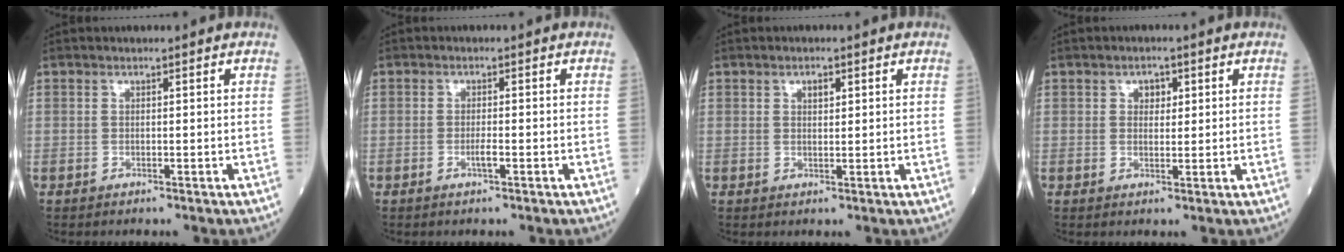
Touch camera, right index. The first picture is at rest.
{"total": 1.4, "force": [-0.5, 0.0, 1.3], "torque": [-0.022, 0.000, -0.011]}
{"total": 1.7, "force": [0.8, 0.7, 1.3], "torque": [-0.021, -0.001, 0.012]}
{"total": 2.3, "force": [0.9, 1.5, 1.5], "torque": [-0.019, 0.003, 0.013]}